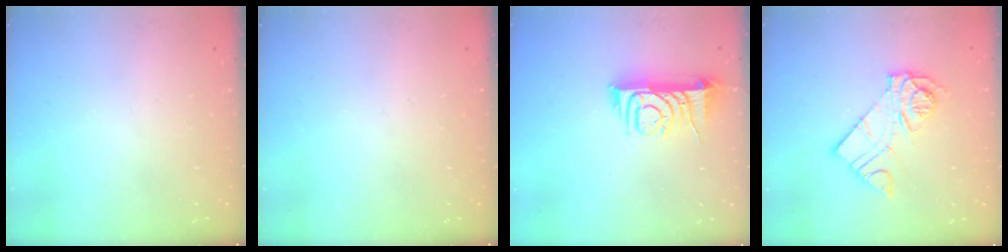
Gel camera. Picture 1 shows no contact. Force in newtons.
{"total": 0.0}
{"total": 9.0, "press": 9.0, "slide": 0.7}
{"total": 12.1, "press": 12.1, "slide": 1.0}